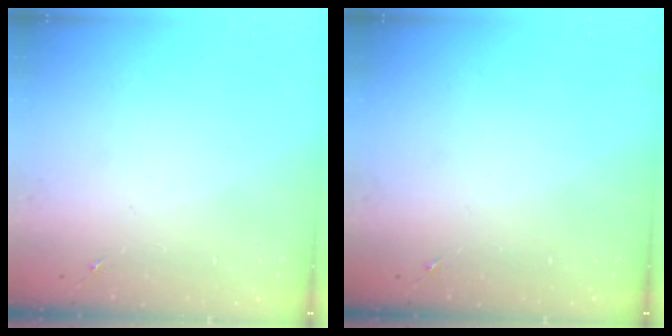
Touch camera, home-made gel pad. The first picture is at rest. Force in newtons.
{"total": 0.0}